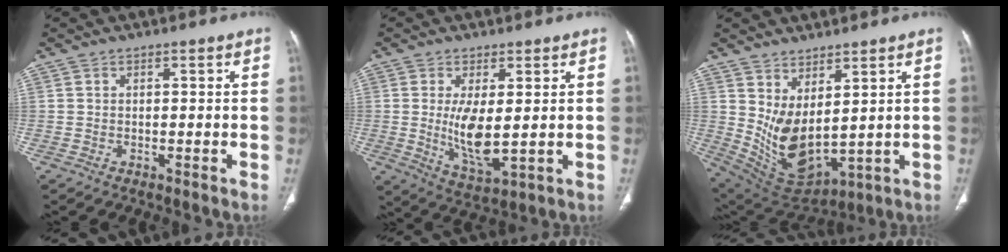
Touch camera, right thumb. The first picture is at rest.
{"total": 8.6, "force": [0.4, 3.1, 8.0], "torque": [-0.152, -0.027, 0.021]}
{"total": 11.5, "force": [3.3, 5.4, 9.6], "torque": [-0.173, -0.040, 0.092]}